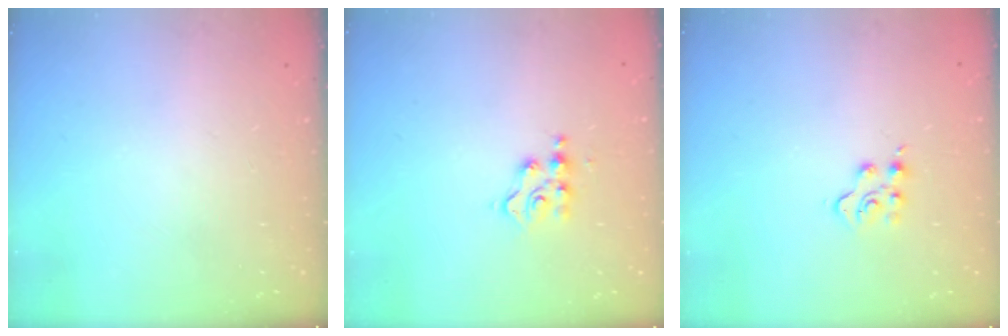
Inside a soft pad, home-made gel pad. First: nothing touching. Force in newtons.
{"total": 4.0, "press": 4.0, "slide": 0.5}
{"total": 4.2, "press": 4.2, "slide": 0.4}